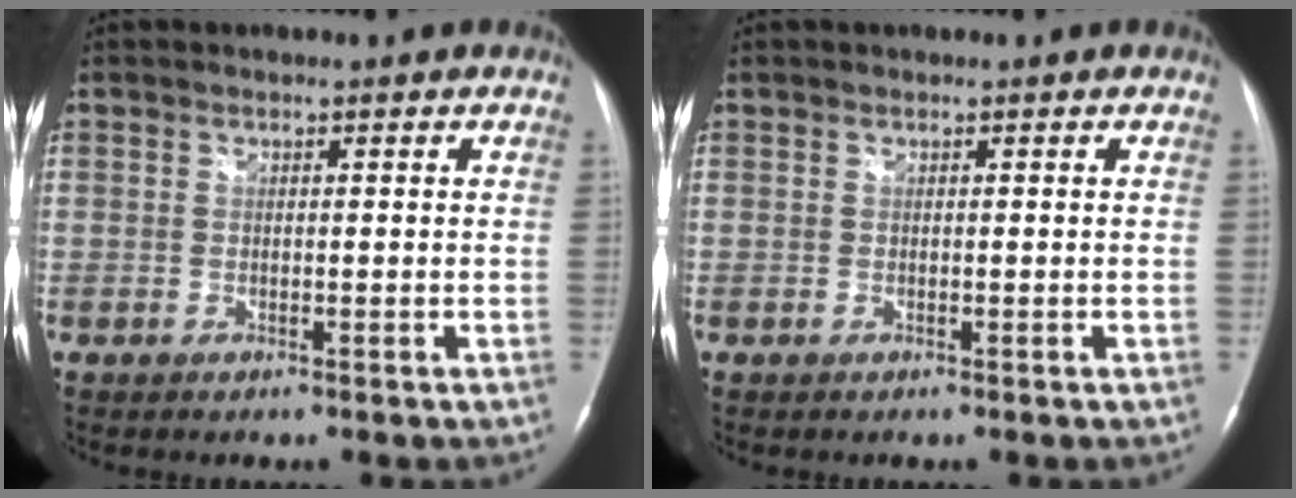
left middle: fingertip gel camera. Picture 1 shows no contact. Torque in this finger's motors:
{"motor_torque": [0.24, -0.19, 0.07, 0.01]}